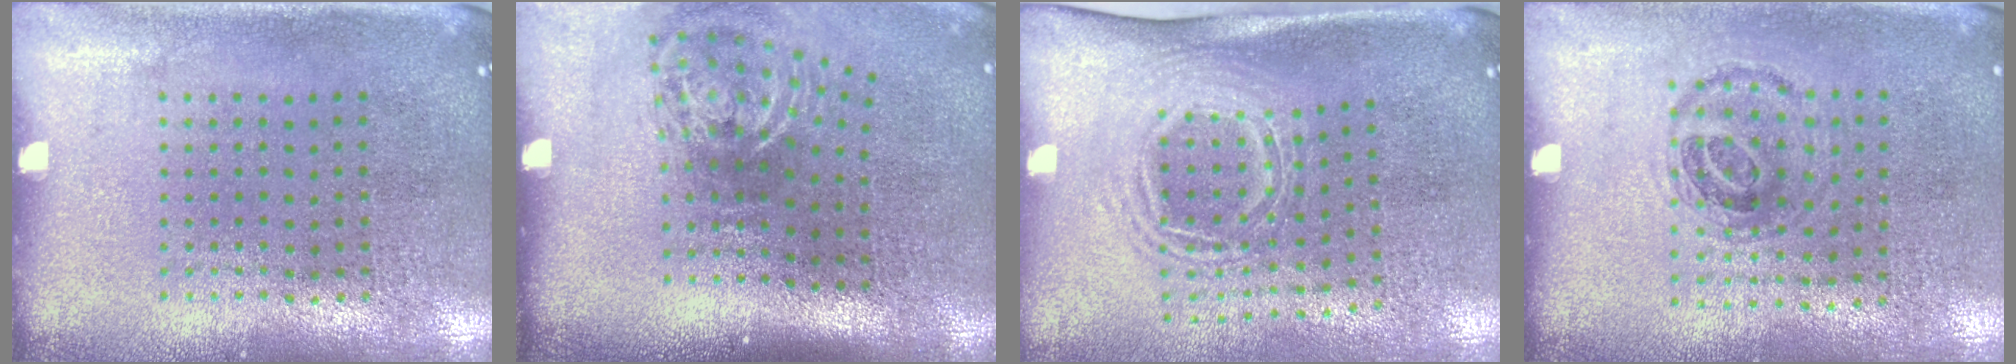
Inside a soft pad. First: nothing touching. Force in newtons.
{"total": 2.1, "press": 1.3, "slide": 1.7}
{"total": 1.7, "press": 1.2, "slide": 1.2}
{"total": 0.9, "press": 0.8, "slide": 0.4}